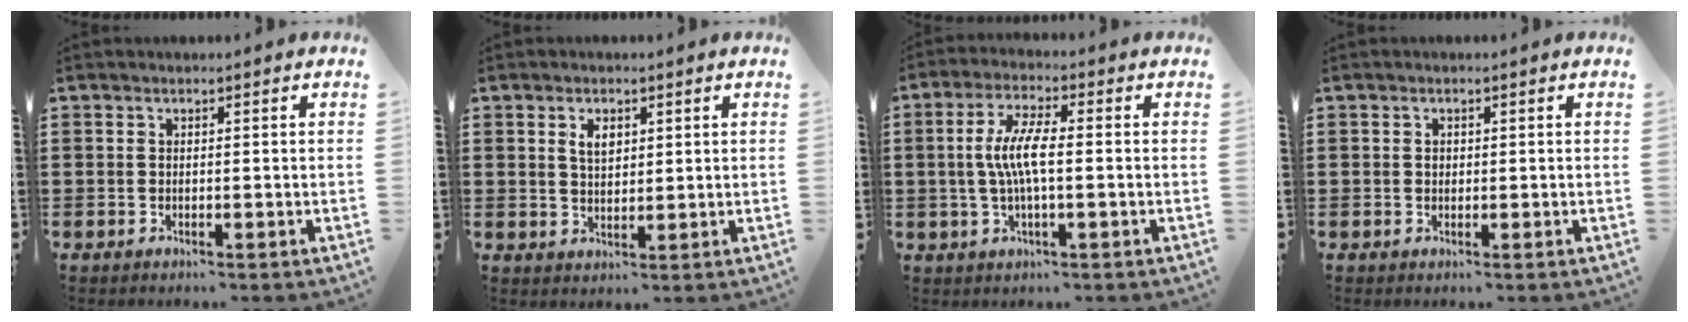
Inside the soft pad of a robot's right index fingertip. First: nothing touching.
{"total": 2.9, "force": [1.3, 1.7, 2.0], "torque": [-0.045, 0.006, 0.024]}
{"total": 6.3, "force": [-0.4, 1.5, 6.1], "torque": [-0.125, -0.001, -0.013]}
{"total": 0.7, "force": [0.2, 0.6, 0.3], "torque": [-0.008, 0.003, 0.004]}